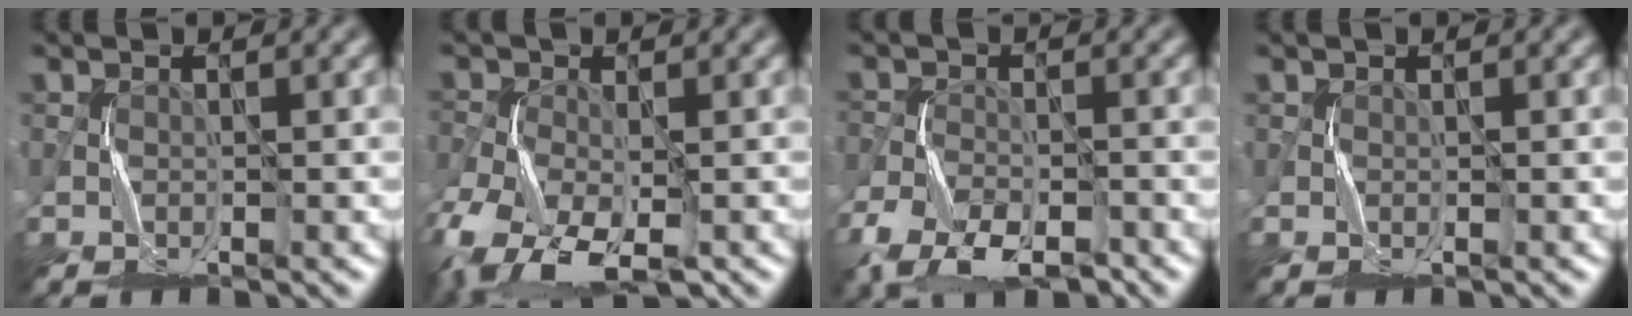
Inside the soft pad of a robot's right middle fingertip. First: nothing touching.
{"total": 9.8, "force": [-5.4, 5.0, 6.4], "torque": [-0.137, -0.038, -0.098]}
{"total": 7.6, "force": [-5.5, 3.4, 4.1], "torque": [-0.079, -0.017, -0.101]}
{"total": 0.0}